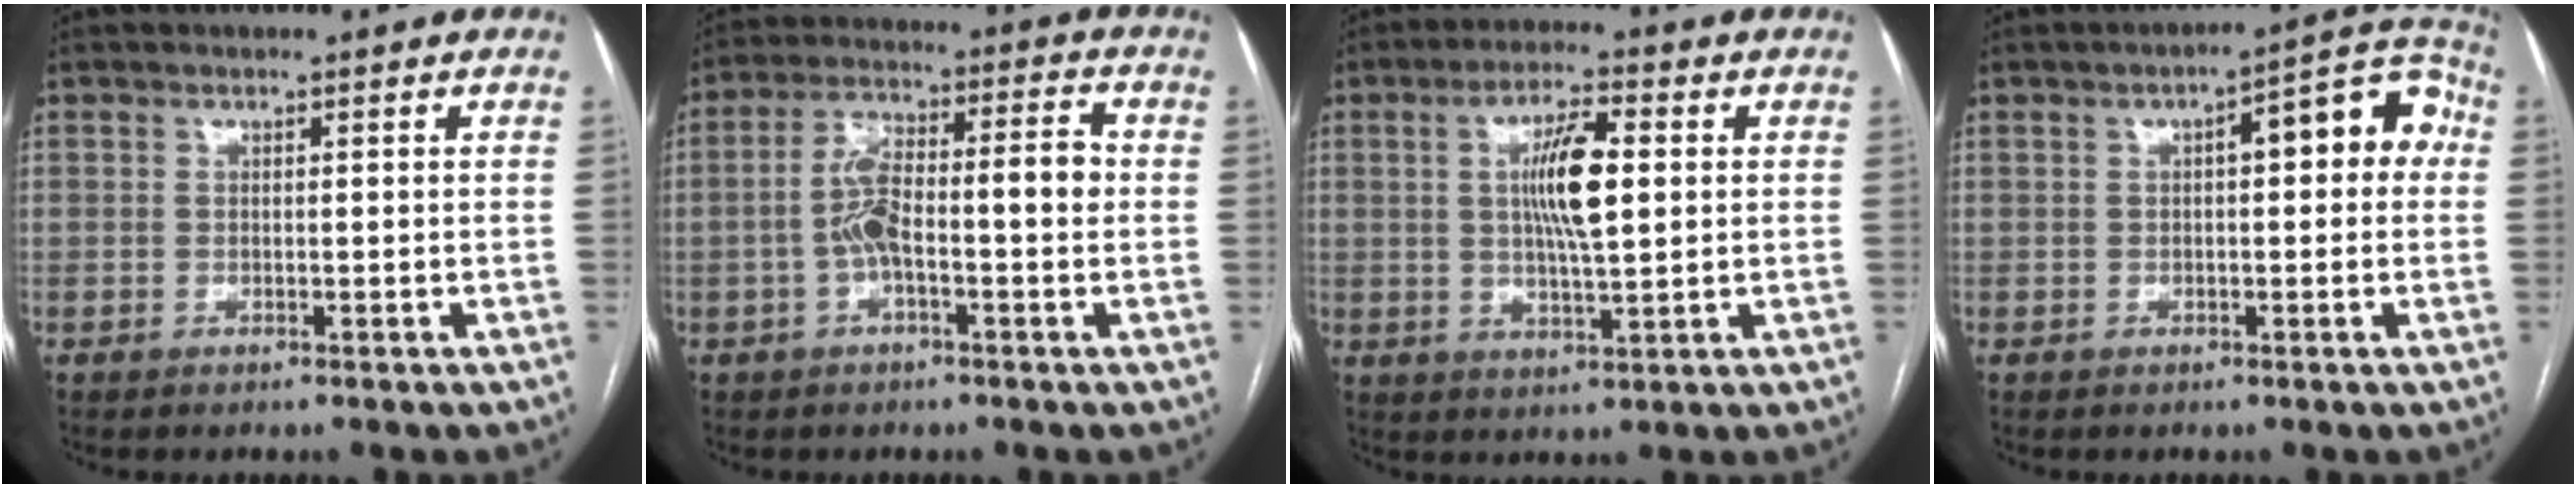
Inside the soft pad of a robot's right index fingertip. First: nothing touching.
{"total": 9.9, "force": [-0.9, 2.5, 9.5], "torque": [-0.172, 0.041, -0.014]}
{"total": 8.8, "force": [1.5, 1.6, 8.5], "torque": [-0.158, 0.006, 0.027]}
{"total": 9.5, "force": [1.5, 2.8, 8.9], "torque": [-0.111, 0.042, 0.014]}